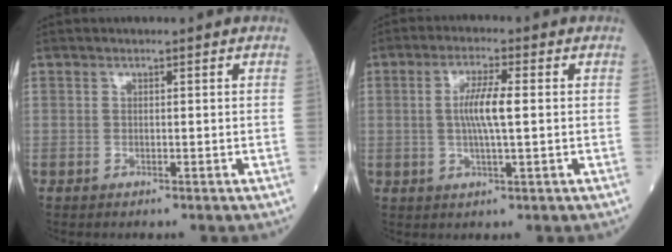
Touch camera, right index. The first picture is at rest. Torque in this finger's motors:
{"motor_torque": [0.80, 0.08, 0.48, 0.09]}